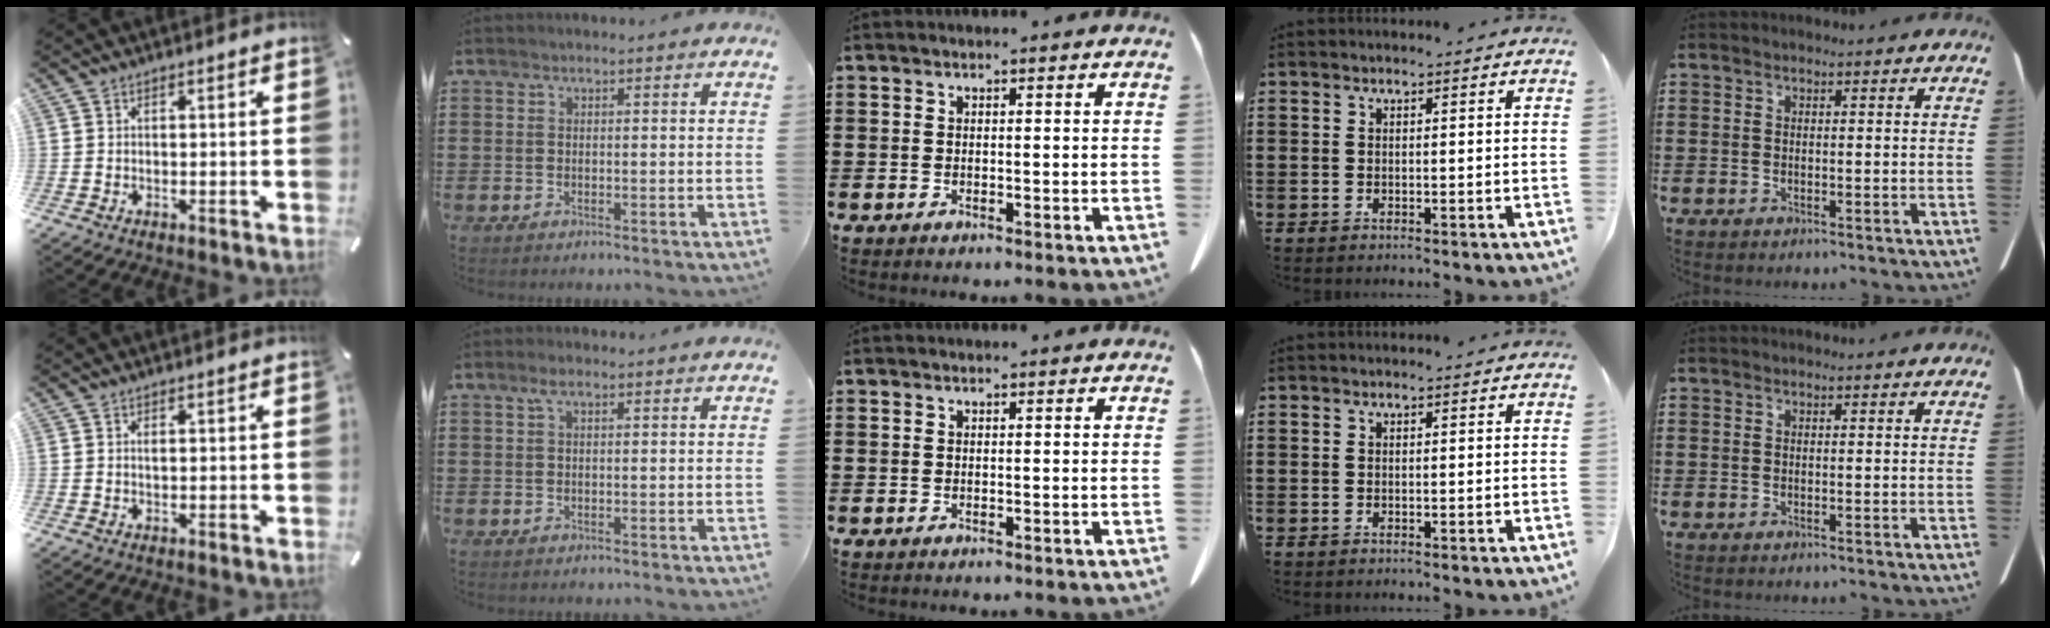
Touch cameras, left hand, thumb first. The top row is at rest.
{"thumb": {"total": 0.8, "force": [0.2, 0.4, 0.7], "torque": [-0.014, 0.000, 0.004]}, "index": {"total": 1.5, "force": [0.5, 0.5, 1.3], "torque": [-0.027, 0.004, 0.009]}}